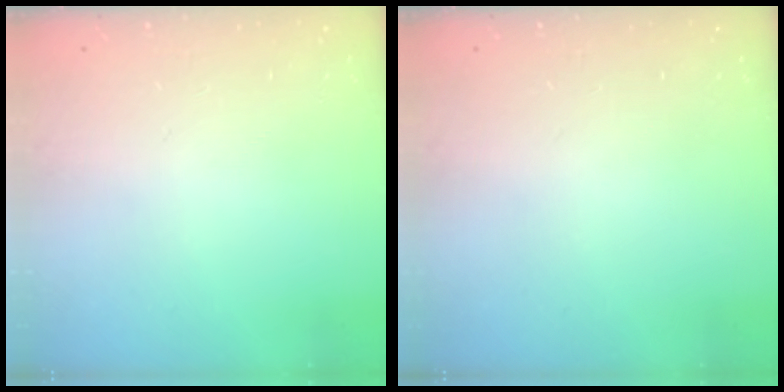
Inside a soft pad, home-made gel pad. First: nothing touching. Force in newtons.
{"total": 0.0}